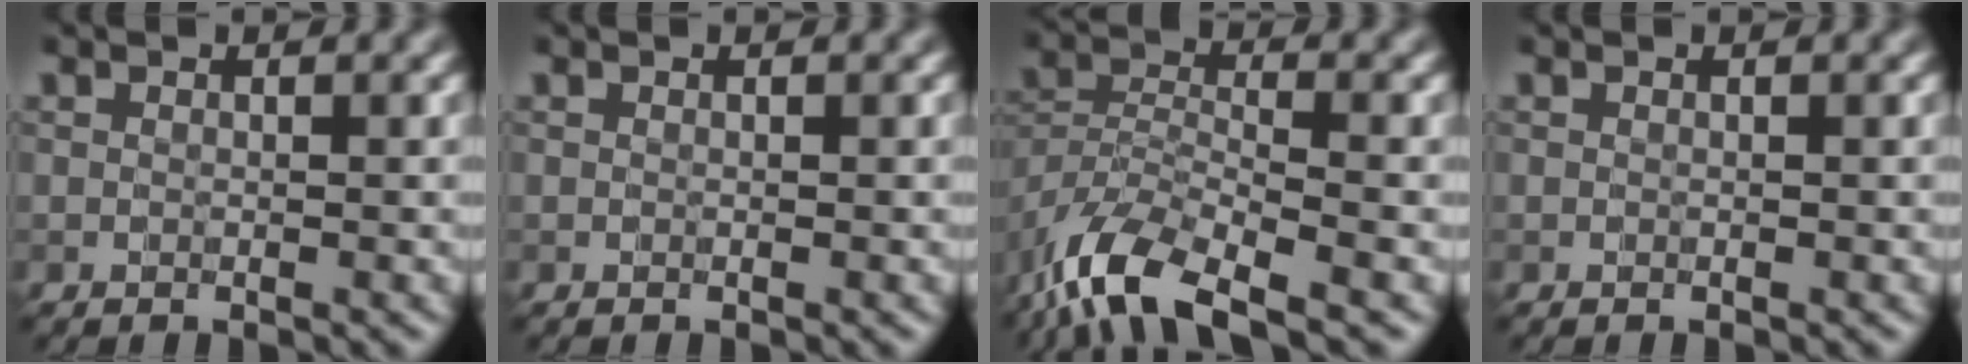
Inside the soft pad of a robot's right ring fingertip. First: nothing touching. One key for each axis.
{"total": 0.0}
{"total": 9.0, "fx": -6.4, "fy": 2.9, "fz": 5.6, "tx": -0.101, "ty": -0.006, "tz": -0.131}
{"total": 0.0}